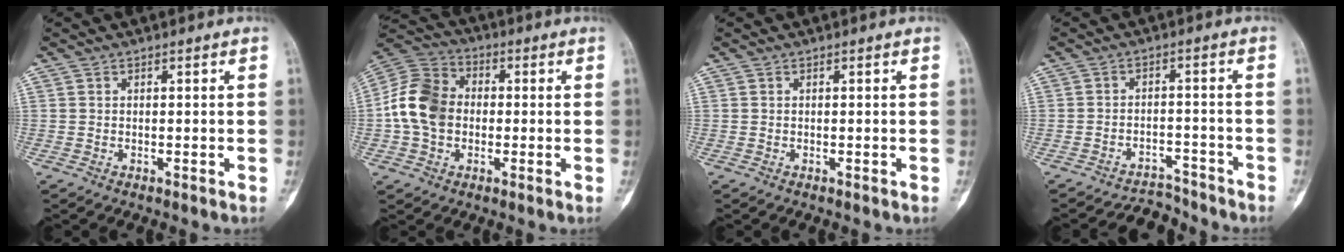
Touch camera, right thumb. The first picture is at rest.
{"total": 12.0, "force": [-0.9, 9.2, 7.5], "torque": [-0.135, 0.030, -0.031]}
{"total": 0.0}
{"total": 5.1, "force": [-4.8, 1.1, -1.2], "torque": [0.020, 0.058, -0.074]}